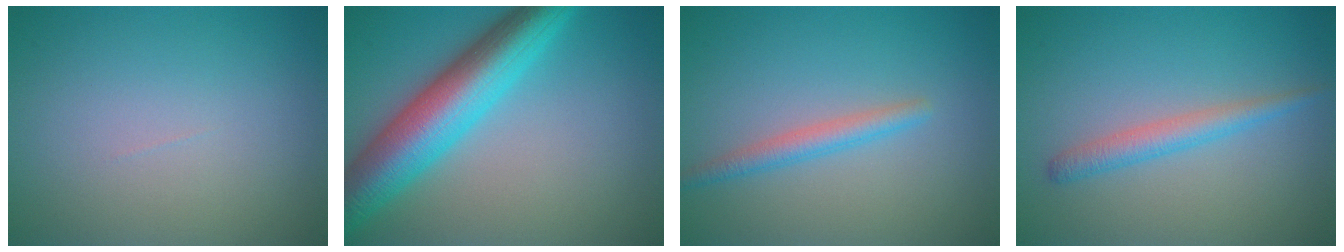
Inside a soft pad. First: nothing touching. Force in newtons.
{"total": 9.2, "press": 9.1, "slide": 0.3}
{"total": 2.1, "press": 2.1, "slide": 0.1}
{"total": 2.2, "press": 2.2, "slide": 0.1}